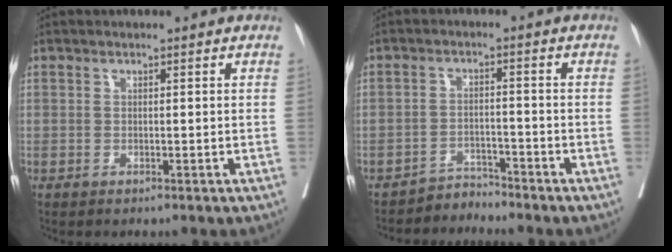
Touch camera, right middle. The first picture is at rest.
{"total": 3.0, "force": [-2.8, 0.0, -1.1], "torque": [0.025, -0.005, -0.047]}